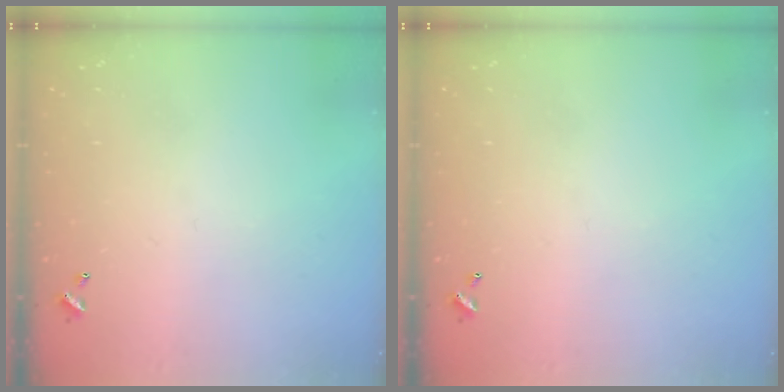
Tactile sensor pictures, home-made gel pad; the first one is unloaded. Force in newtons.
{"total": 0.0}